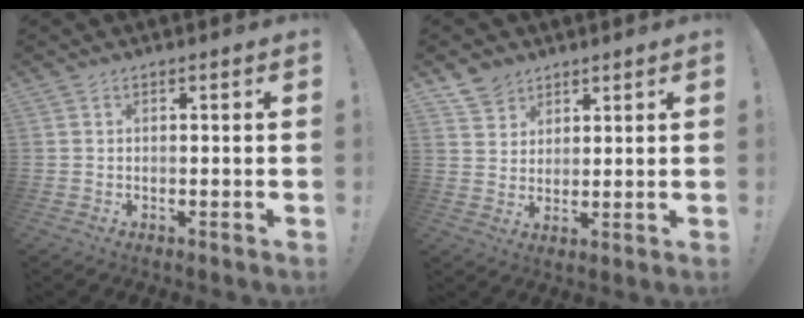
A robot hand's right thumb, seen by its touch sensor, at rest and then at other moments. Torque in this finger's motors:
{"motor_torque": [0.04, -0.03, -0.40, 0.34, -0.03]}